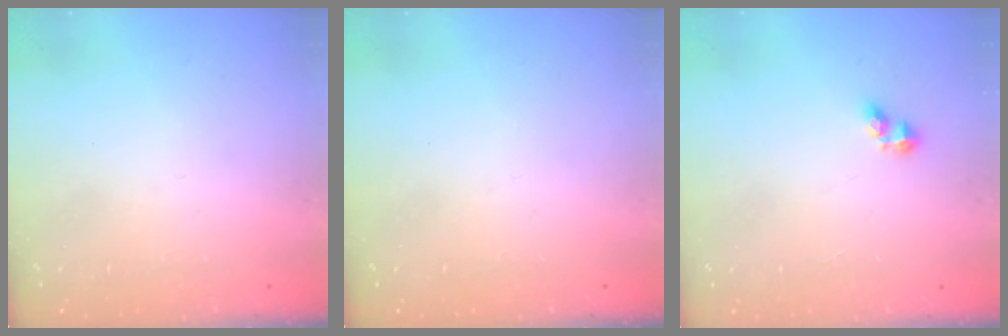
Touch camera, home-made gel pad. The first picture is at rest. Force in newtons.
{"total": 0.0}
{"total": 2.5, "press": 2.5, "slide": 0.5}